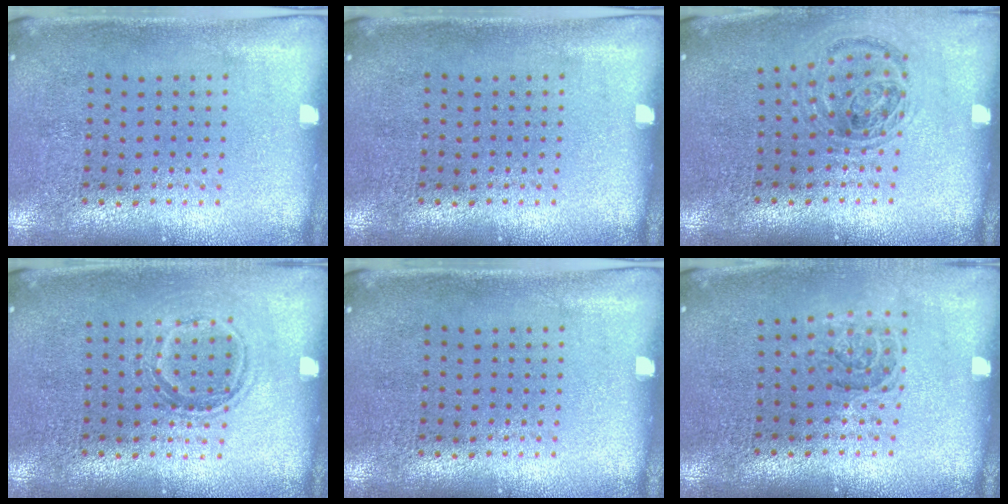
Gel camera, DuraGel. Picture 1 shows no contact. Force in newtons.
{"total": 0.0}
{"total": 0.9, "press": 0.9, "slide": 0.3}
{"total": 1.2, "press": 1.0, "slide": 0.6}
{"total": 0.0}
{"total": 1.4, "press": 1.1, "slide": 0.8}